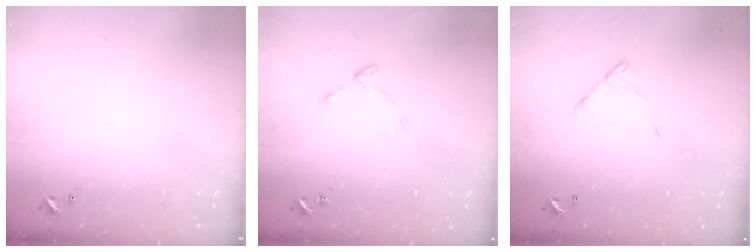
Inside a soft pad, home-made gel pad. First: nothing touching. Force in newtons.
{"total": 3.2, "press": 3.1, "slide": 0.5}
{"total": 7.3, "press": 7.3, "slide": 0.6}